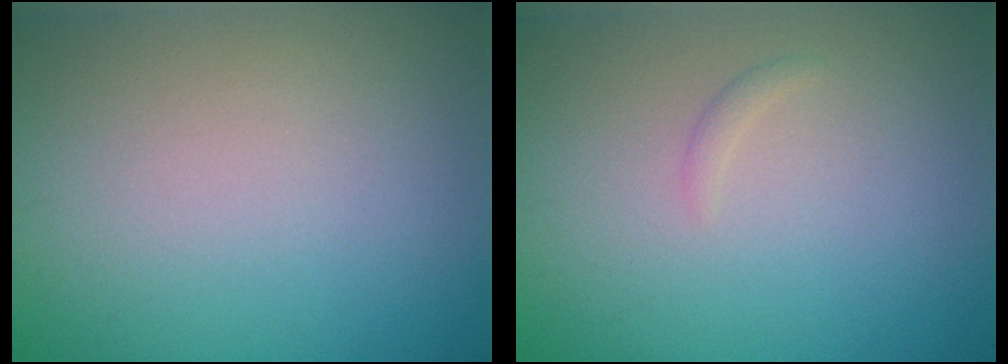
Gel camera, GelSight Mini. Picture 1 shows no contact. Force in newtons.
{"total": 0.6, "press": 0.6, "slide": 0.1}